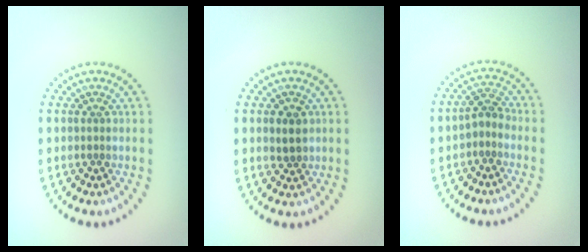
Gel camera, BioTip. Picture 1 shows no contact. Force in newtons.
{"total": 2.0, "press": 2.0, "slide": 0.5}
{"total": 1.7, "press": 1.3, "slide": 1.1}